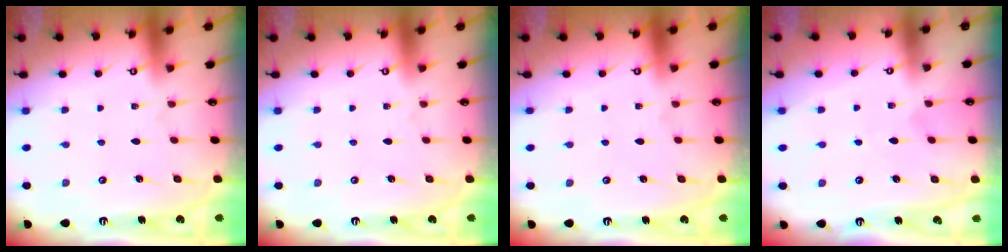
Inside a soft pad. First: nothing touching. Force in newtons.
{"total": 0.0}
{"total": 0.0}
{"total": 2.7, "press": 2.7, "slide": 0.3}